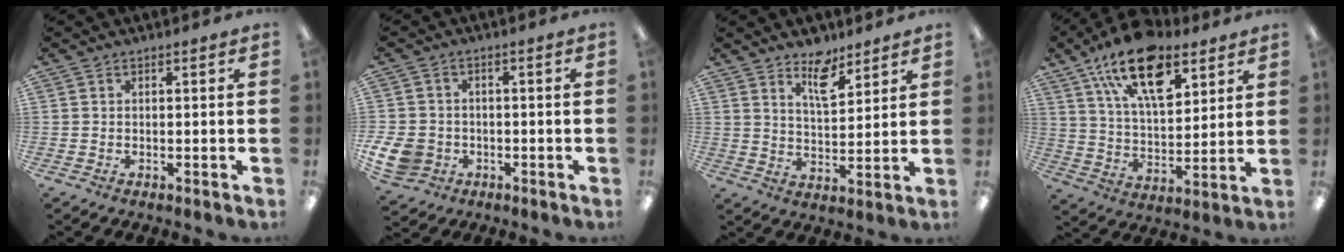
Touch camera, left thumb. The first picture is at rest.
{"total": 7.3, "force": [-2.6, 6.1, 3.2], "torque": [-0.092, 0.019, -0.048]}
{"total": 8.3, "force": [6.3, 3.6, 4.1], "torque": [-0.051, -0.038, 0.106]}
{"total": 20.6, "force": [12.1, 10.2, 13.2], "torque": [-0.217, -0.053, 0.212]}